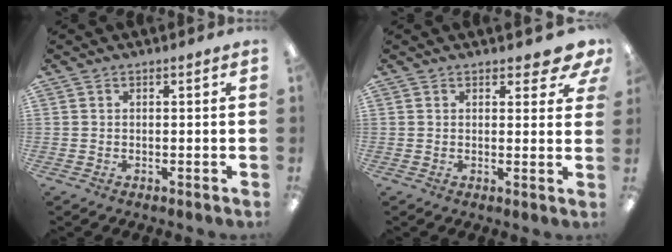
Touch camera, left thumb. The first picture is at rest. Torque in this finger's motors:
{"motor_torque": [0.06, 0.08, -0.18, -0.04, 0.03]}